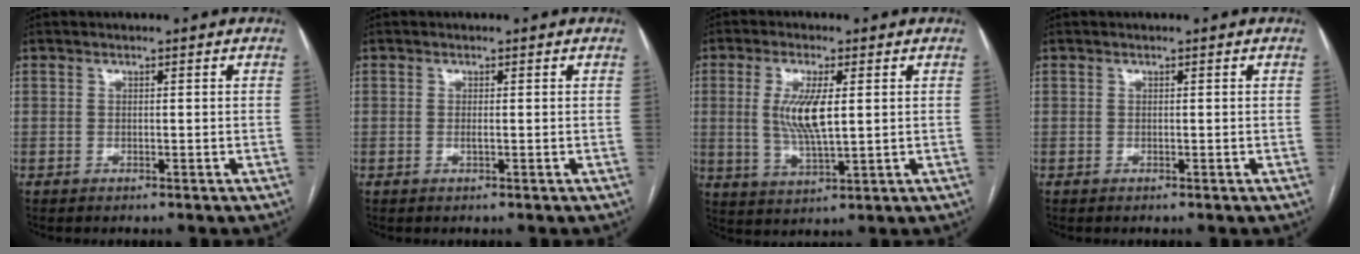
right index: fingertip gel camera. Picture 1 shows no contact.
{"total": 0.5, "force": [-0.1, 0.0, 0.5], "torque": [-0.013, -0.001, -0.002]}
{"total": 7.6, "force": [1.1, 1.8, 7.3], "torque": [-0.152, -0.005, 0.026]}
{"total": 0.0}